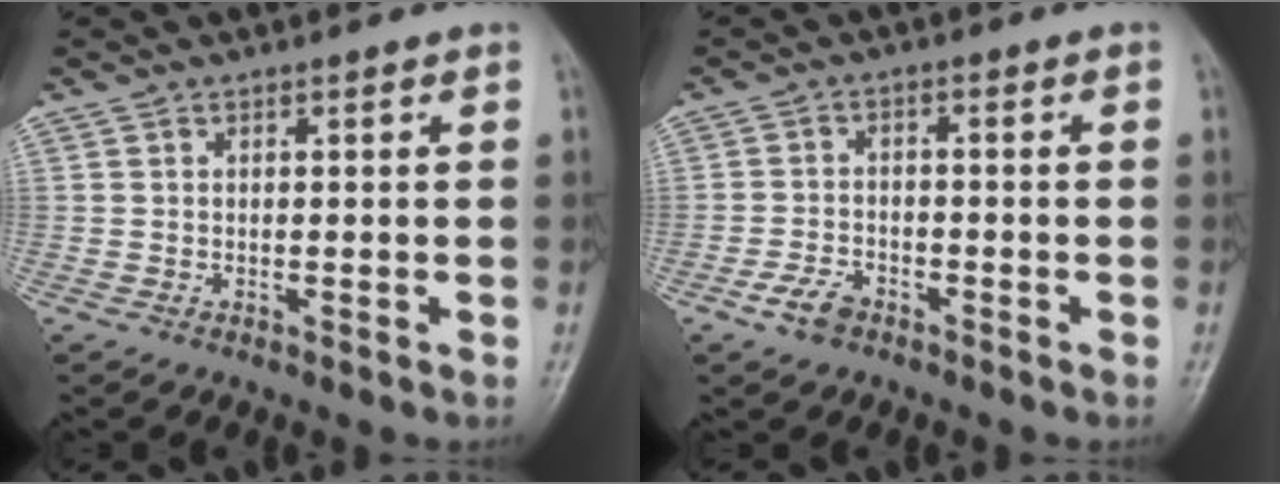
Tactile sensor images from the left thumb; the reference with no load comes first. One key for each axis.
{"total": 4.2, "fx": -2.7, "fy": 2.5, "fz": 2.1, "tx": -0.038, "ty": 0.014, "tz": -0.050}